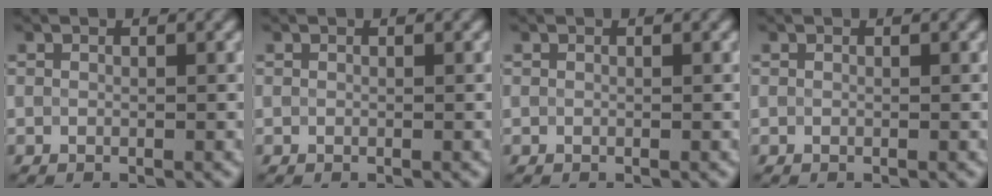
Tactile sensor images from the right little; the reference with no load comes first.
{"total": 0.0}
{"total": 0.0}
{"total": 0.0}